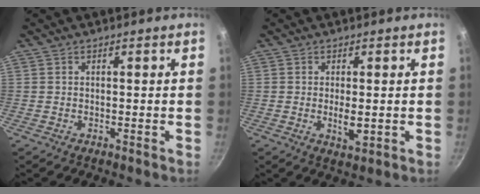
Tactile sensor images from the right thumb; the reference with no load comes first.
{"total": 3.5, "force": [-0.3, 1.3, 3.2], "torque": [-0.059, -0.010, -0.001]}